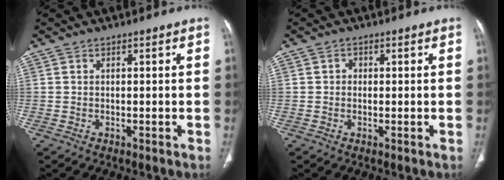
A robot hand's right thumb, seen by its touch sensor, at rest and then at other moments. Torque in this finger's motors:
{"motor_torque": [-0.43, 0.19, 0.02, 0.03, 0.05]}